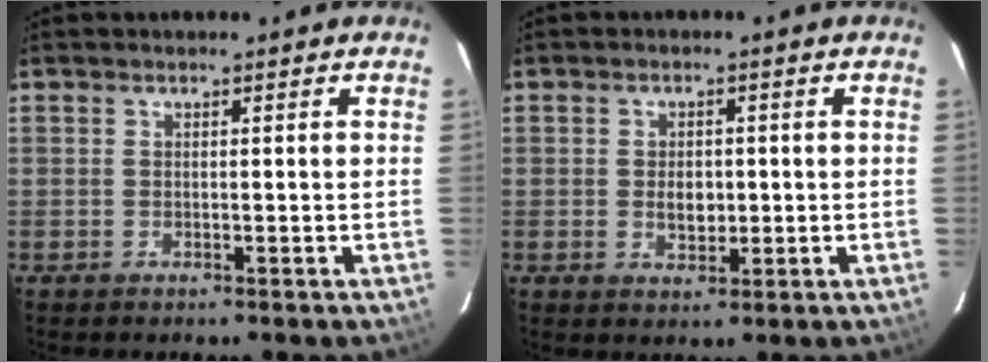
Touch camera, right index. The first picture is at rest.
{"total": 3.7, "force": [-0.2, 2.4, 2.8], "torque": [-0.047, 0.000, -0.001]}